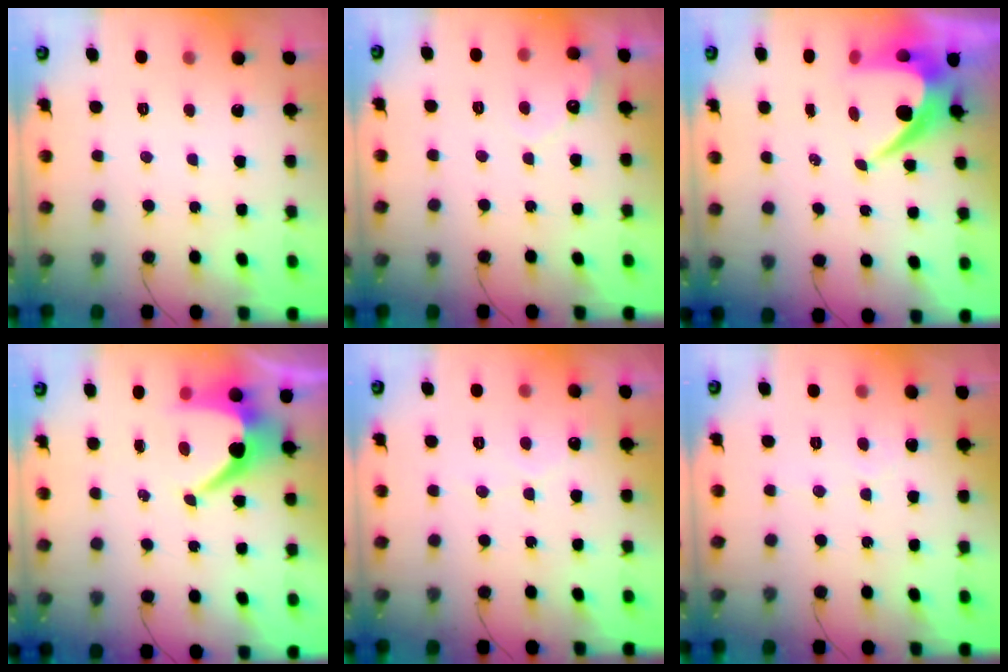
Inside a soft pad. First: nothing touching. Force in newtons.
{"total": 3.5, "press": 3.5, "slide": 0.2}
{"total": 9.9, "press": 9.9, "slide": 0.8}
{"total": 7.1, "press": 7.1, "slide": 0.6}
{"total": 3.0, "press": 3.0, "slide": 0.1}
{"total": 2.8, "press": 2.8, "slide": 0.2}